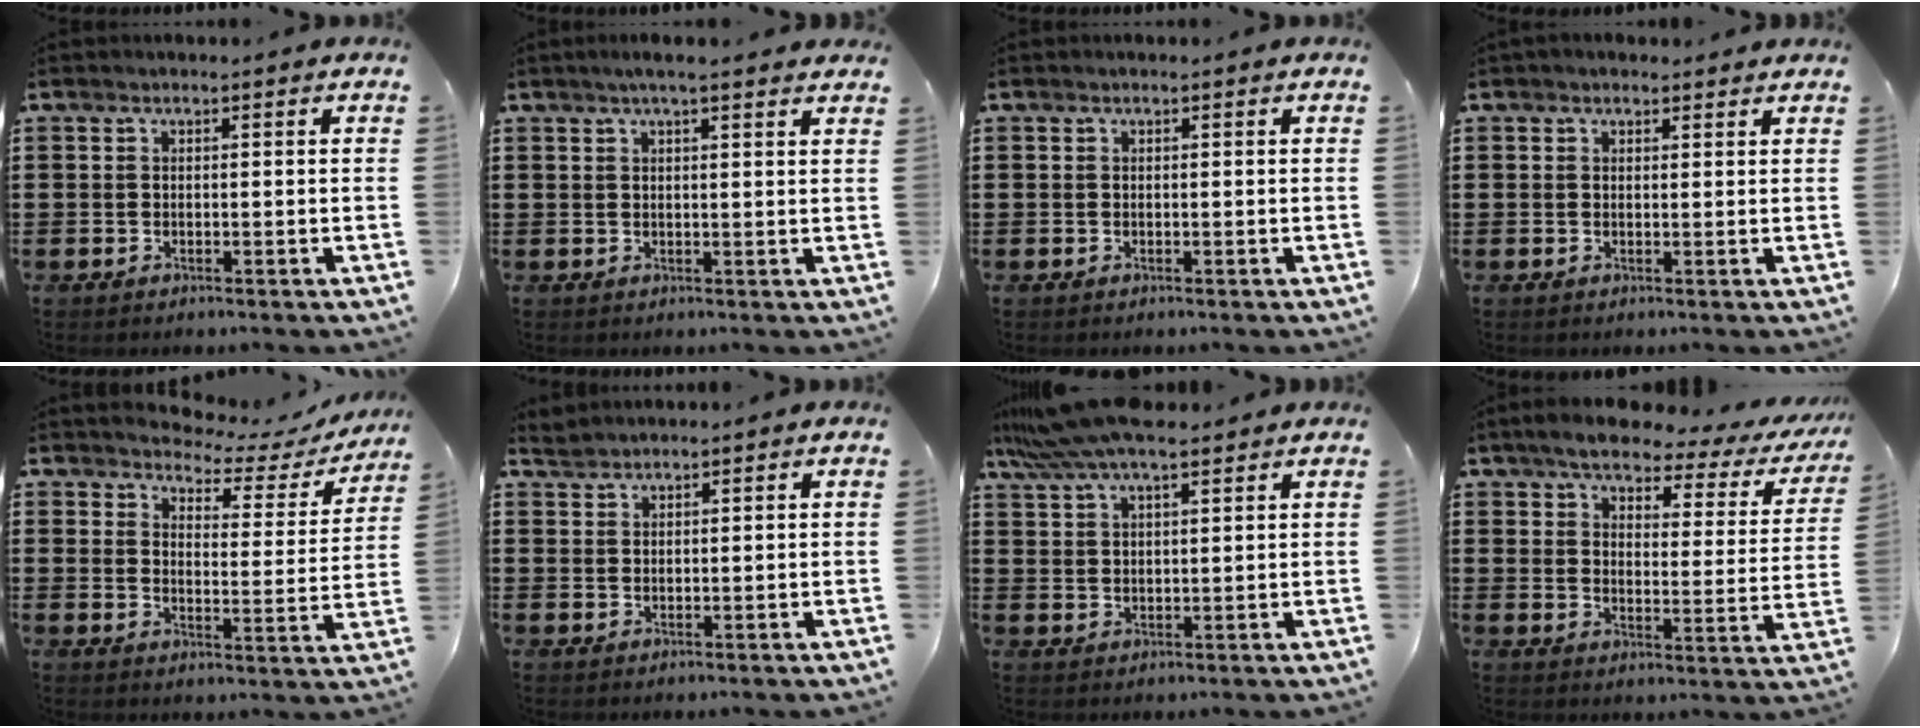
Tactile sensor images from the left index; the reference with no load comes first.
{"total": 2.8, "force": [2.2, 0.0, 1.7], "torque": [-0.038, 0.004, 0.040]}
{"total": 0.0}
{"total": 1.4, "force": [1.2, 0.7, 0.1], "torque": [-0.005, 0.004, 0.023]}
{"total": 3.4, "force": [3.2, 0.9, 0.6], "torque": [-0.026, -0.028, 0.048]}
{"total": 1.7, "force": [1.6, 0.5, -0.1], "torque": [-0.003, 0.003, 0.034]}
{"total": 8.5, "force": [6.7, 1.9, 4.9], "torque": [-0.111, -0.005, 0.125]}
{"total": 5.0, "force": [4.1, 1.4, 2.5], "torque": [-0.064, -0.021, 0.065]}